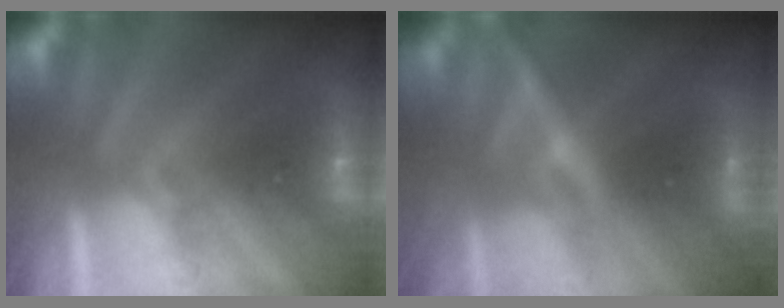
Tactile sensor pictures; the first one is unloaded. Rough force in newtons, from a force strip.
{"total": 2.4}